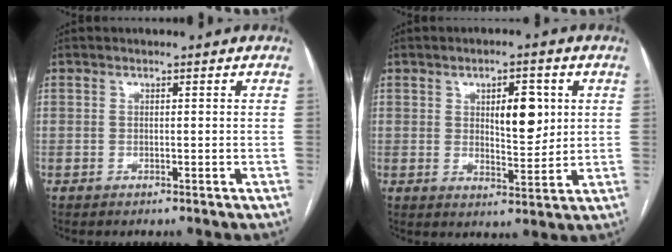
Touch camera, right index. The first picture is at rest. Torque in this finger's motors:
{"motor_torque": [0.19, 0.07, 0.15, 0.08]}